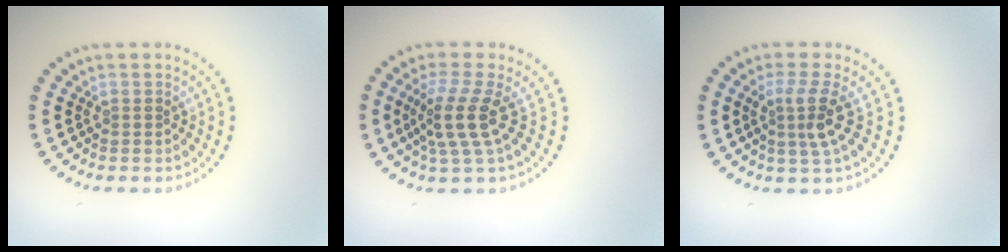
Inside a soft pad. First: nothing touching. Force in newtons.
{"total": 3.7, "press": 2.7, "slide": 2.5}
{"total": 2.9, "press": 2.2, "slide": 2.0}